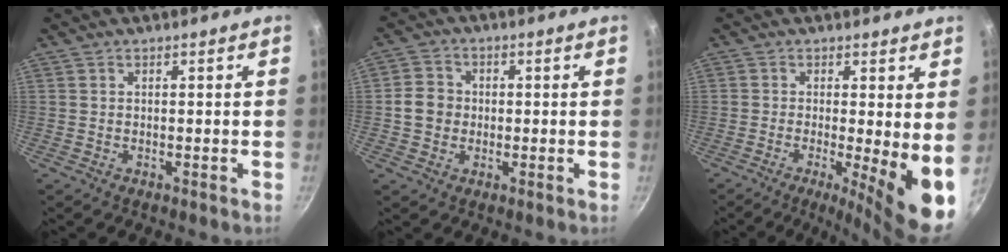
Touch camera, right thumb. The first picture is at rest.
{"total": 5.4, "force": [-0.3, 4.9, 2.3], "torque": [-0.023, 0.011, -0.016]}
{"total": 10.1, "force": [-1.1, 1.9, 9.9], "torque": [-0.128, -0.017, -0.015]}